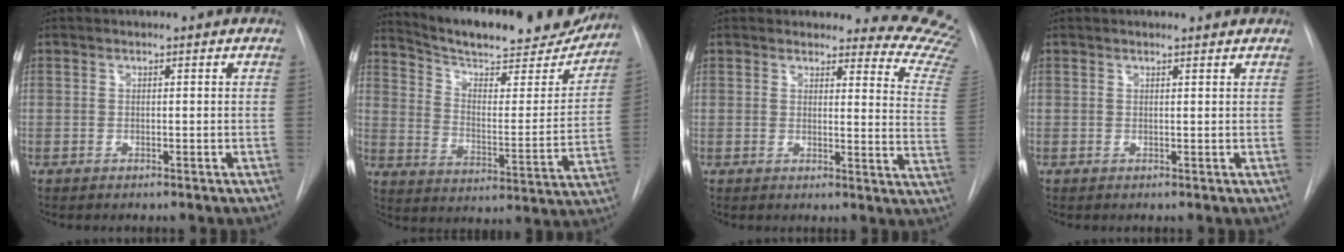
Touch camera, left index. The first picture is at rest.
{"total": 24.2, "force": [21.6, 4.9, 9.8], "torque": [-0.145, -0.037, 0.294]}
{"total": 13.3, "force": [13.1, 1.8, 0.5], "torque": [0.041, -0.153, 0.095]}
{"total": 0.8, "force": [0.8, 0.0, 0.2], "torque": [-0.010, 0.001, 0.009]}